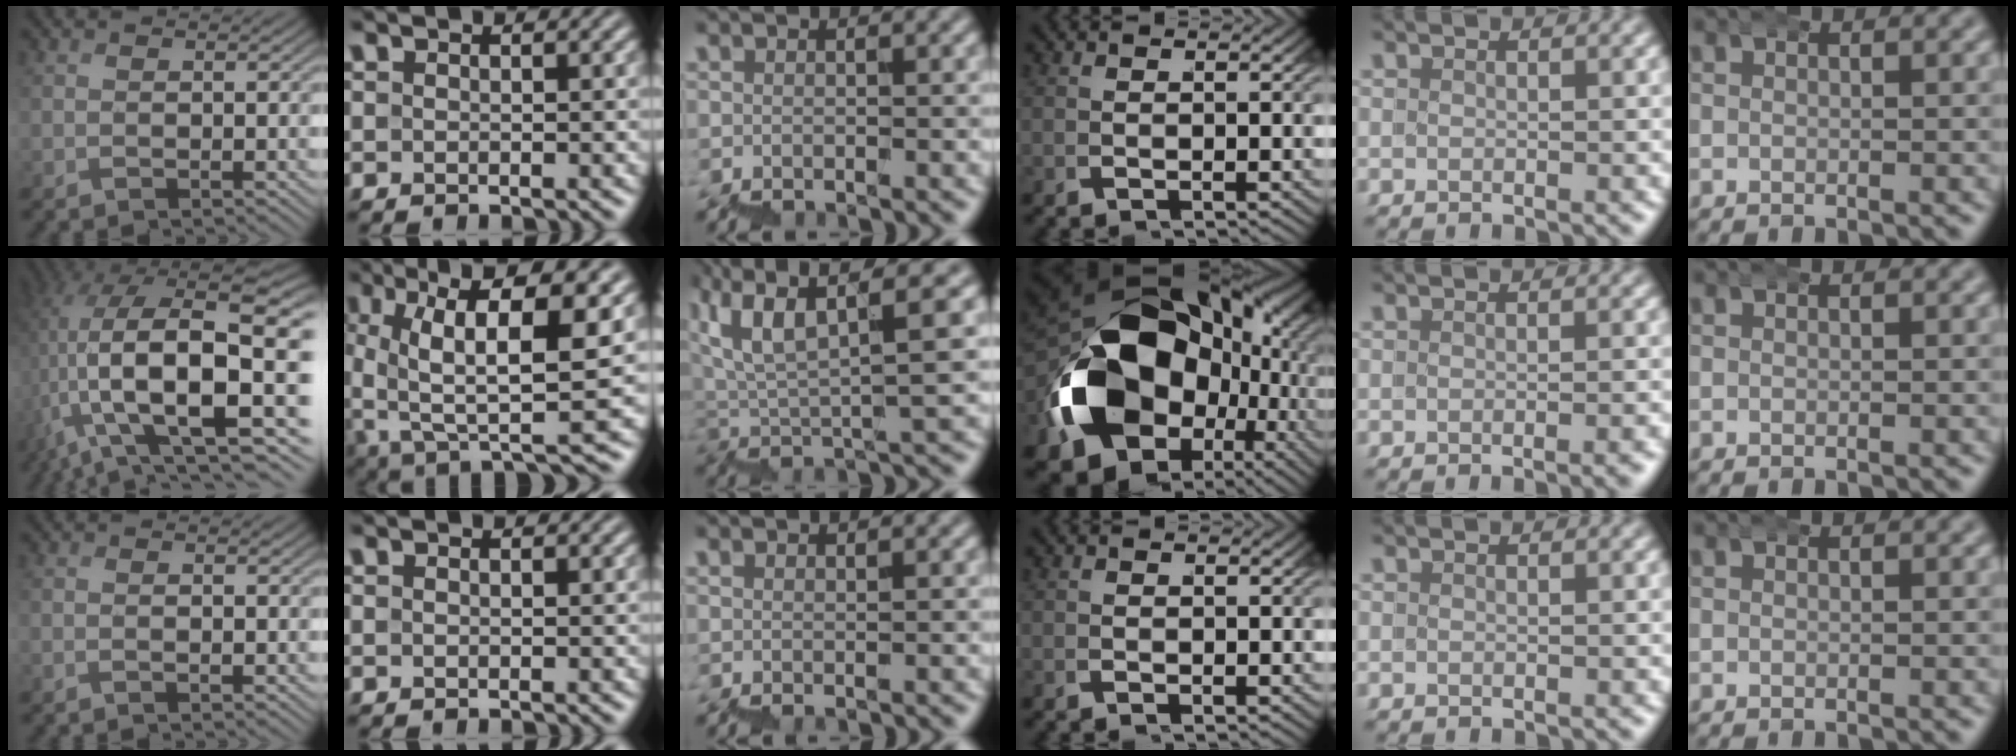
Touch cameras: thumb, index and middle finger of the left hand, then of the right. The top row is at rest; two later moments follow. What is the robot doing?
{"motion": "wrap", "object": "bubble wrap"}